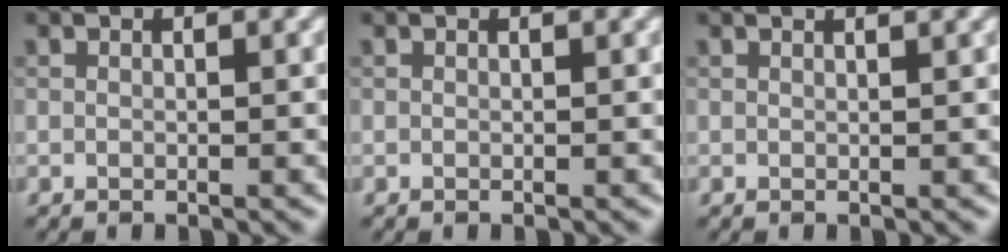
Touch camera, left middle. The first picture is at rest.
{"total": 0.0}
{"total": 1.7, "force": [1.3, 0.5, 0.9], "torque": [-0.007, 0.003, 0.005]}